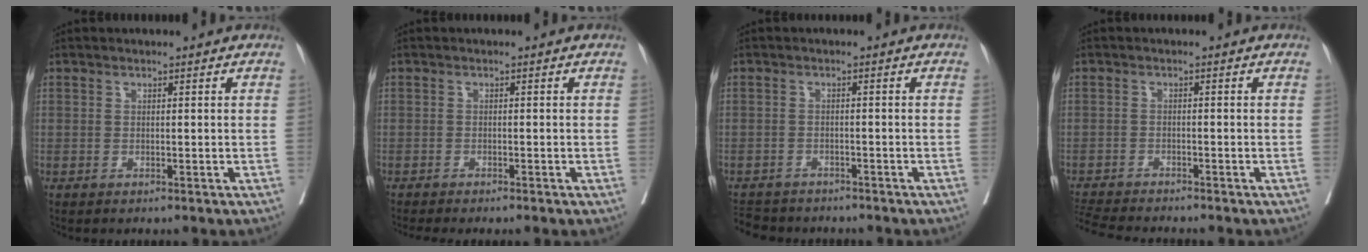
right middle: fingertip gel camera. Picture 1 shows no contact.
{"total": 4.0, "force": [-3.3, 0.5, 2.1], "torque": [-0.022, -0.006, -0.044]}
{"total": 7.3, "force": [-6.6, 2.5, 1.7], "torque": [-0.031, -0.005, -0.096]}
{"total": 6.9, "force": [-6.6, 0.0, 2.1], "torque": [-0.035, -0.017, -0.111]}